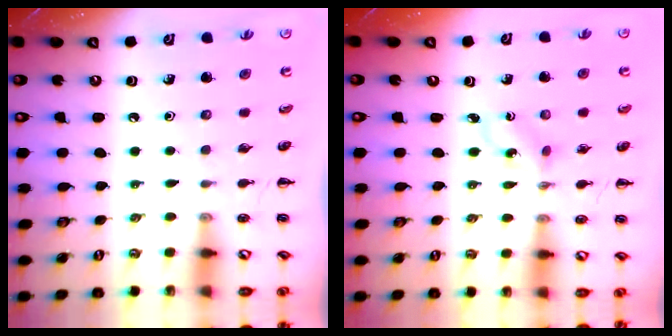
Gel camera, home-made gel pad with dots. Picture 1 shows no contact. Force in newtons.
{"total": 1.2, "press": 1.1, "slide": 0.5}